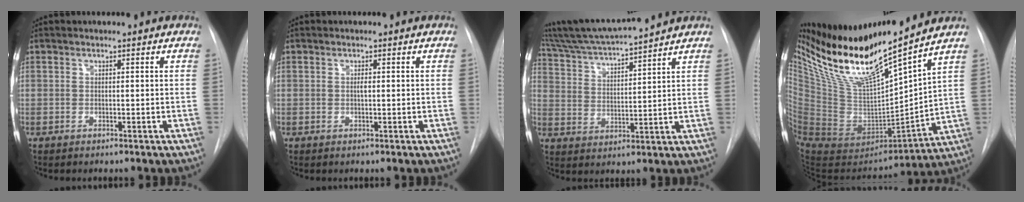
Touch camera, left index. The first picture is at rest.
{"total": 0.5, "force": [0.0, 0.1, 0.5], "torque": [-0.013, -0.003, 0.000]}
{"total": 12.9, "force": [11.9, -0.8, 4.9], "torque": [-0.097, 0.007, 0.209]}
{"total": 22.3, "force": [17.0, 1.3, 14.4], "torque": [-0.251, -0.012, 0.321]}